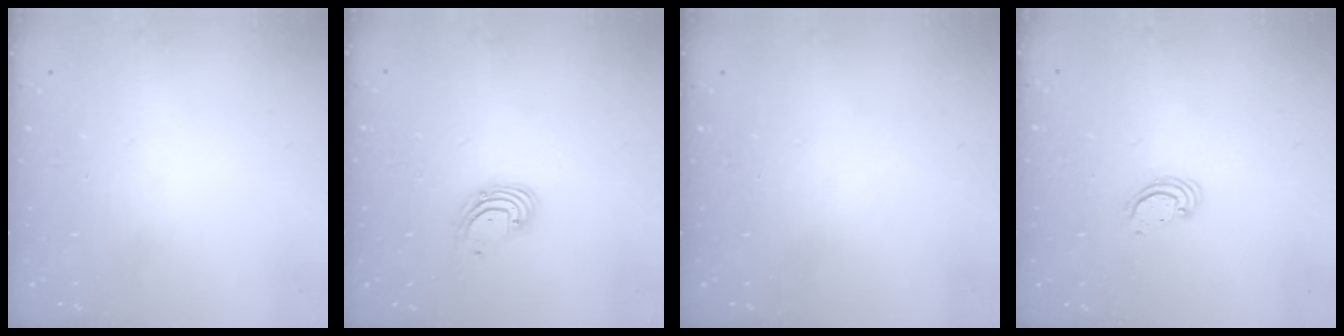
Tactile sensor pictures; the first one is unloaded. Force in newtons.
{"total": 3.3, "press": 3.3, "slide": 0.4}
{"total": 0.0}
{"total": 2.2, "press": 2.2, "slide": 0.1}